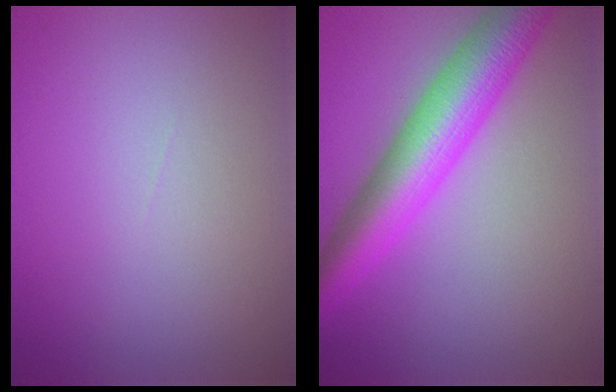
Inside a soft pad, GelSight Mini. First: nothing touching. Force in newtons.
{"total": 7.8, "press": 7.8, "slide": 0.1}